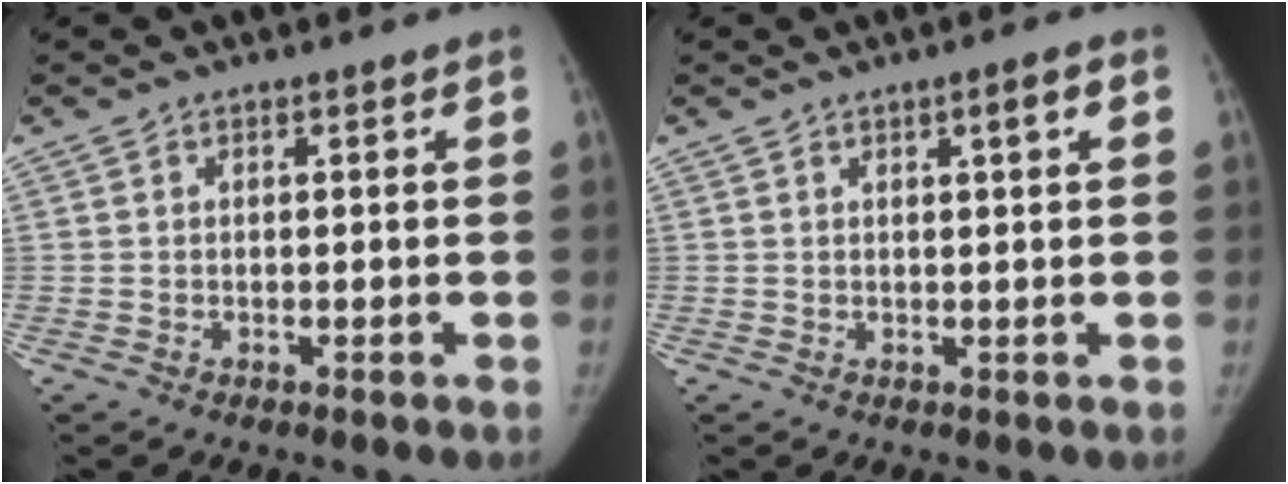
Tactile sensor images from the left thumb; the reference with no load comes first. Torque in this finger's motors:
{"motor_torque": [0.23, 0.32, 0.30, -0.46, 0.07]}